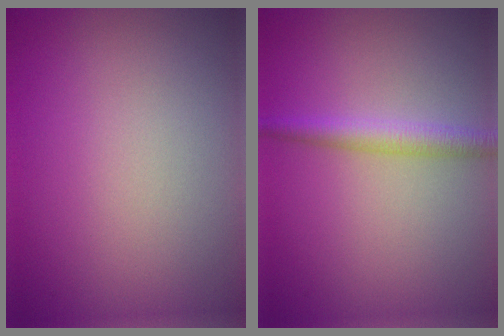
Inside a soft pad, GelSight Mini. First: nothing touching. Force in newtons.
{"total": 2.4, "press": 2.4, "slide": 0.1}